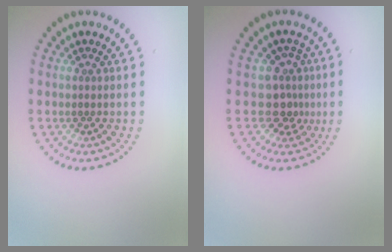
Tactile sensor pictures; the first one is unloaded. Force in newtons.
{"total": 2.9, "press": 2.1, "slide": 2.0}